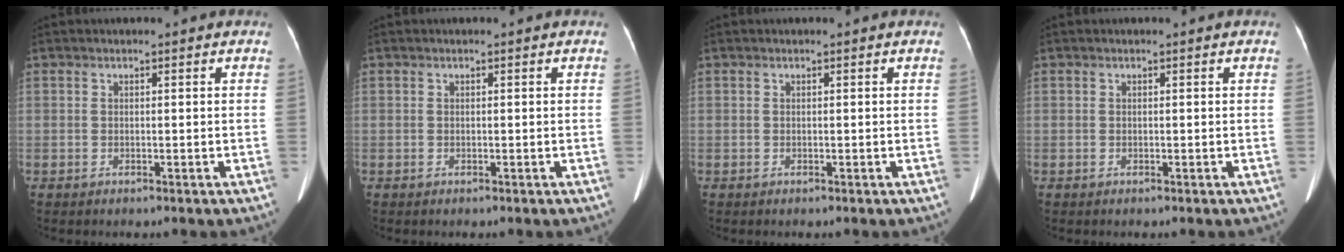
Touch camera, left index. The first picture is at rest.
{"total": 0.0}
{"total": 0.0}
{"total": 0.0}